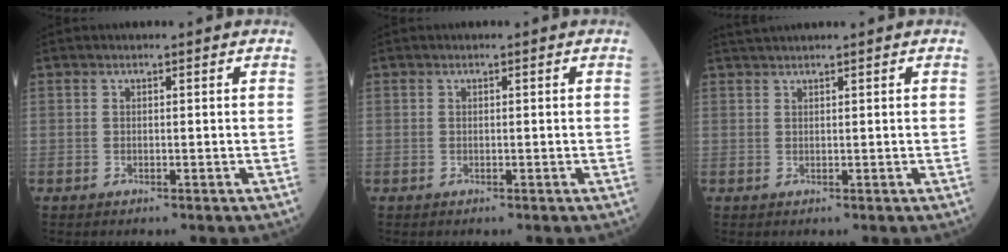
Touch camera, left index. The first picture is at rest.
{"total": 0.0}
{"total": 2.6, "force": [2.4, -0.6, 0.9], "torque": [-0.011, 0.023, 0.049]}